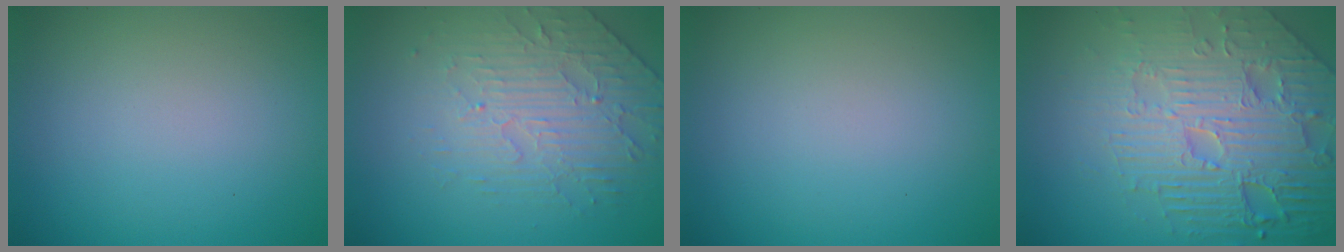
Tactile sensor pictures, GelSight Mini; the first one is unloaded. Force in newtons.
{"total": 4.7, "press": 3.3, "slide": 3.3}
{"total": 0.0}
{"total": 8.4, "press": 6.1, "slide": 5.7}